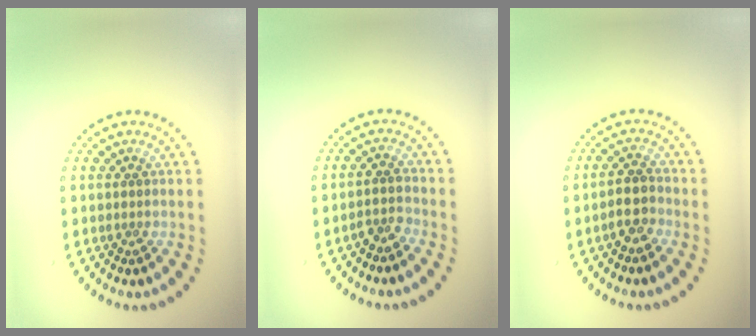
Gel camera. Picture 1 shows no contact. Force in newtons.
{"total": 1.8, "press": 1.5, "slide": 1.1}
{"total": 2.2, "press": 2.0, "slide": 1.0}